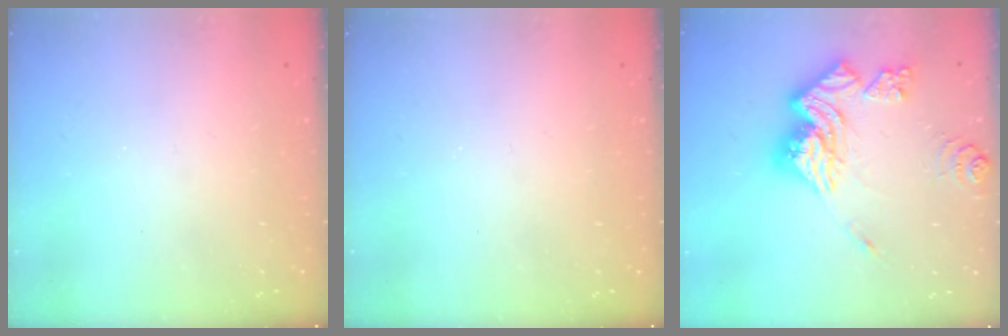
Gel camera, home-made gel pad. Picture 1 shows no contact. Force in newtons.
{"total": 0.0}
{"total": 18.6, "press": 18.5, "slide": 1.8}